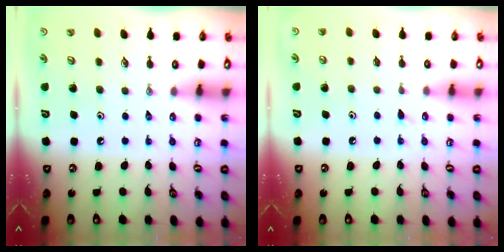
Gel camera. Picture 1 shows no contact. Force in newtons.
{"total": 6.7, "press": 6.7, "slide": 0.5}